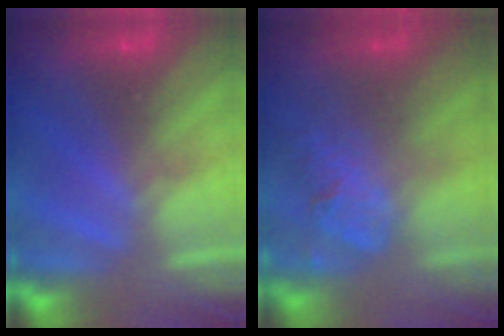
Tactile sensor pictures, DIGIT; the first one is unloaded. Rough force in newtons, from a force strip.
{"total": 2.2}